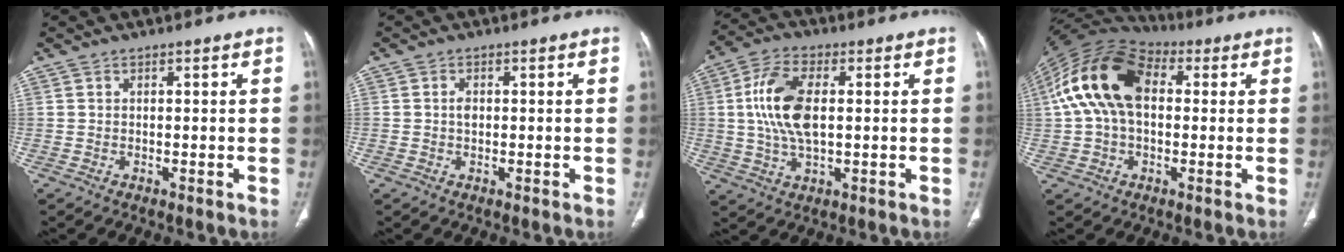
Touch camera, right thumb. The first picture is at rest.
{"total": 1.5, "force": [0.1, 1.1, 1.1], "torque": [-0.016, 0.003, 0.000]}
{"total": 8.8, "force": [0.9, 4.5, 7.6], "torque": [-0.157, 0.004, 0.017]}
{"total": 17.3, "force": [2.8, 10.9, 13.1], "torque": [-0.246, 0.042, 0.042]}